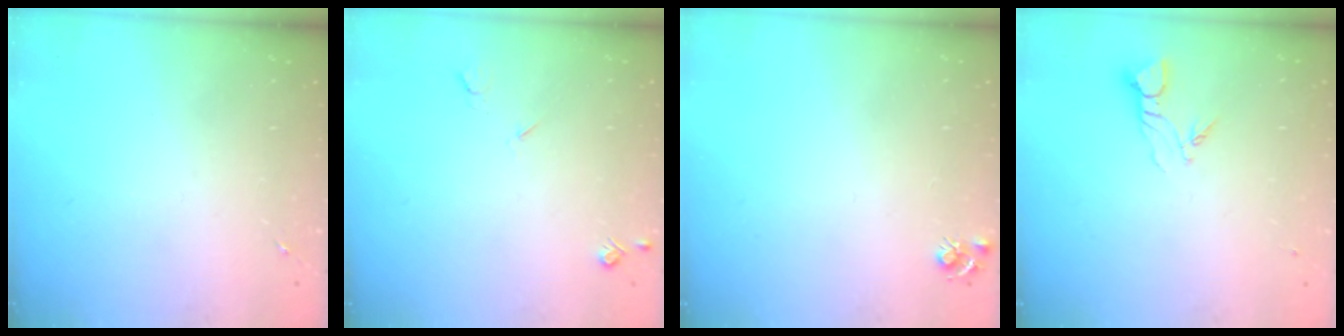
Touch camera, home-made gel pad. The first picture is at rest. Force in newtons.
{"total": 4.6, "press": 4.5, "slide": 0.7}
{"total": 4.8, "press": 4.7, "slide": 0.7}
{"total": 4.3, "press": 4.3, "slide": 0.3}